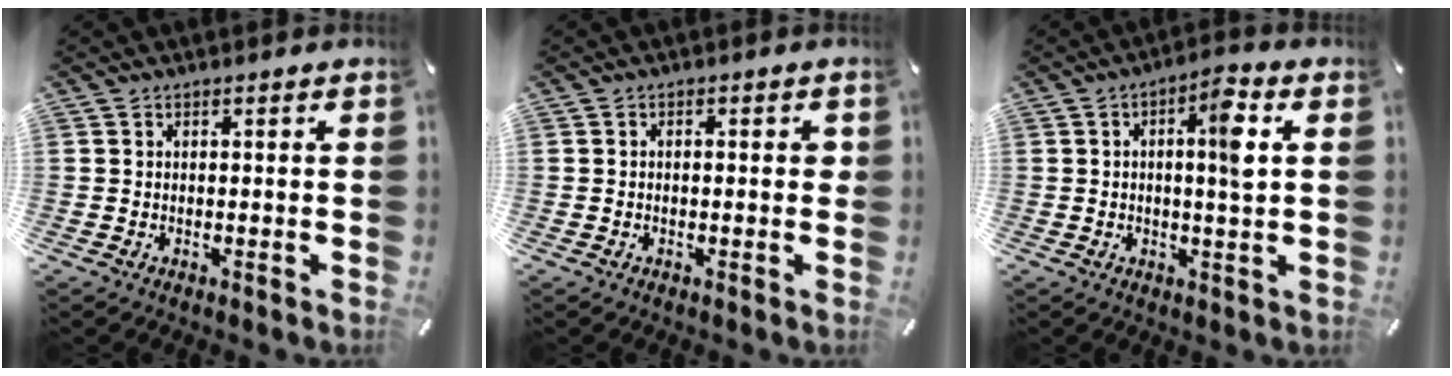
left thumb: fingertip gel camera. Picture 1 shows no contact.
{"total": 1.8, "force": [-0.3, 0.8, 1.6], "torque": [-0.029, 0.005, -0.006]}
{"total": 7.4, "force": [1.4, 1.6, 7.1], "torque": [-0.105, -0.004, 0.013]}